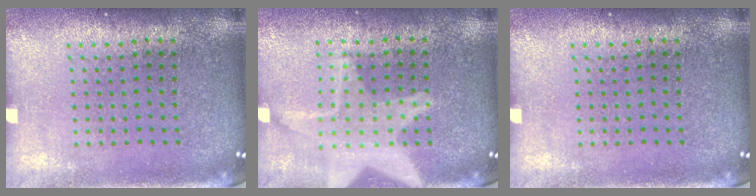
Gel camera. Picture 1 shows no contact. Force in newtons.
{"total": 3.0, "press": 3.0, "slide": 0.3}
{"total": 0.0}